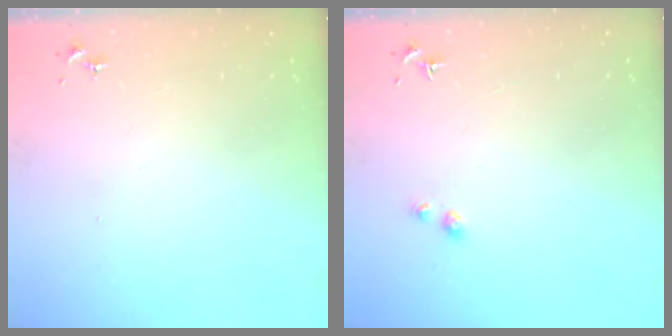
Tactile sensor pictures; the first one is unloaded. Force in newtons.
{"total": 2.7, "press": 2.7, "slide": 0.2}